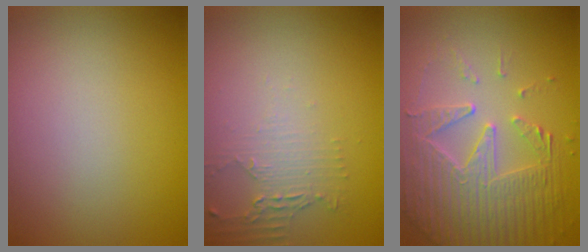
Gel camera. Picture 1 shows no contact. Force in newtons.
{"total": 2.3, "press": 1.6, "slide": 1.6}
{"total": 5.9, "press": 4.7, "slide": 3.6}